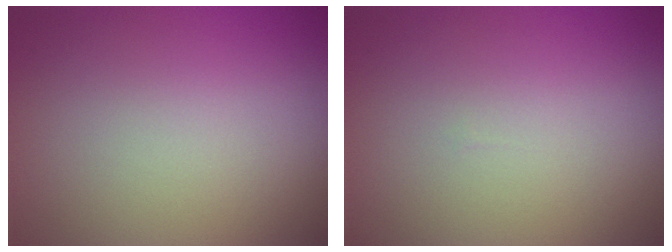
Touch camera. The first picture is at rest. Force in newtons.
{"total": 0.0}